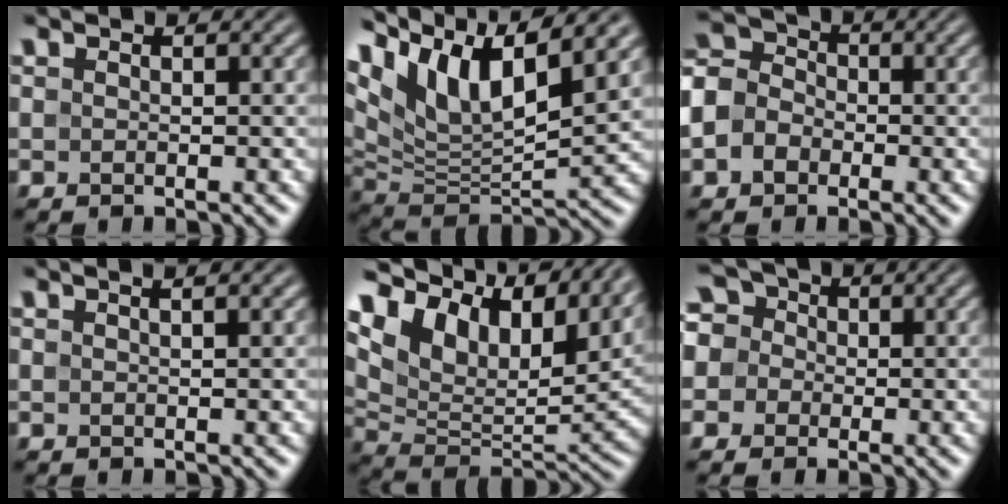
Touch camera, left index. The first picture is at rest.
{"total": 11.7, "force": [7.3, 4.1, 8.1], "torque": [-0.169, 0.016, 0.133]}
{"total": 5.3, "force": [-1.3, 4.4, 2.7], "torque": [-0.055, 0.010, -0.034]}
{"total": 2.3, "force": [1.3, 0.8, 1.8], "torque": [-0.012, 0.002, -0.003]}
{"total": 14.7, "force": [9.5, 7.1, 8.7], "torque": [-0.179, 0.055, 0.168]}
{"total": 7.5, "force": [0.2, 6.7, 3.4], "torque": [-0.062, 0.044, -0.050]}